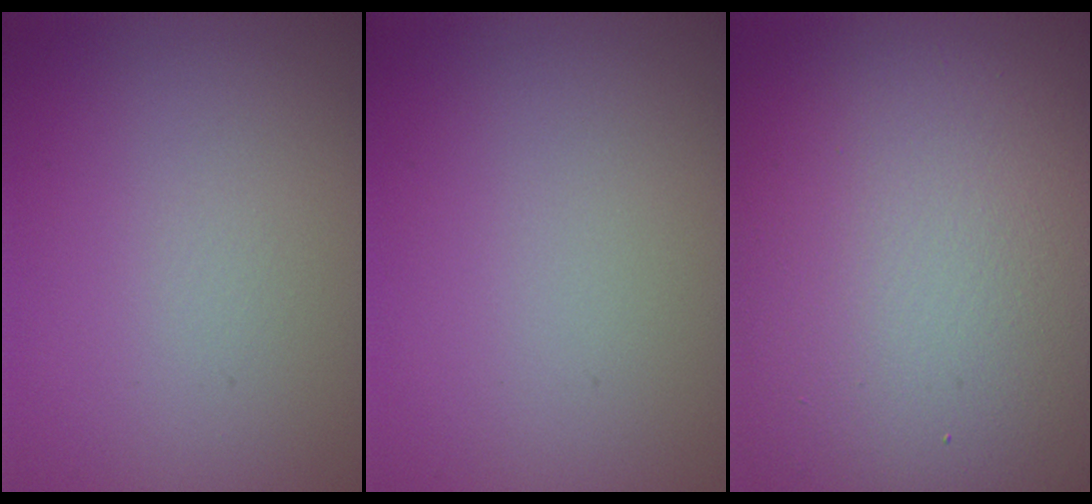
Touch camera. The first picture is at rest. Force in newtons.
{"total": 0.0}
{"total": 19.2, "press": 19.1, "slide": 1.3}